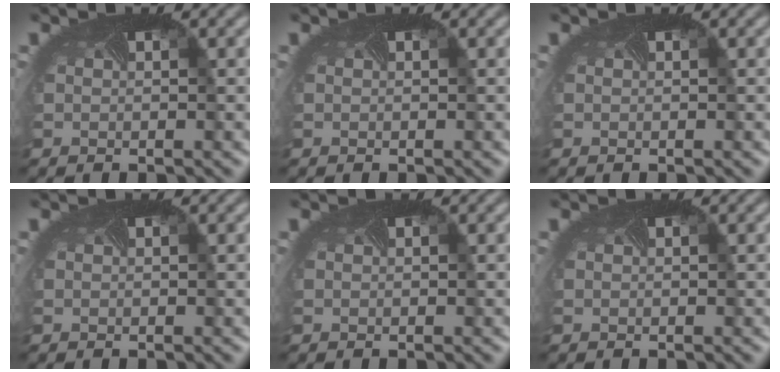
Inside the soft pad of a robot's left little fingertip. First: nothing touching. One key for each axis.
{"total": 0.0}
{"total": 0.0}
{"total": 0.0}
{"total": 0.0}
{"total": 0.0}